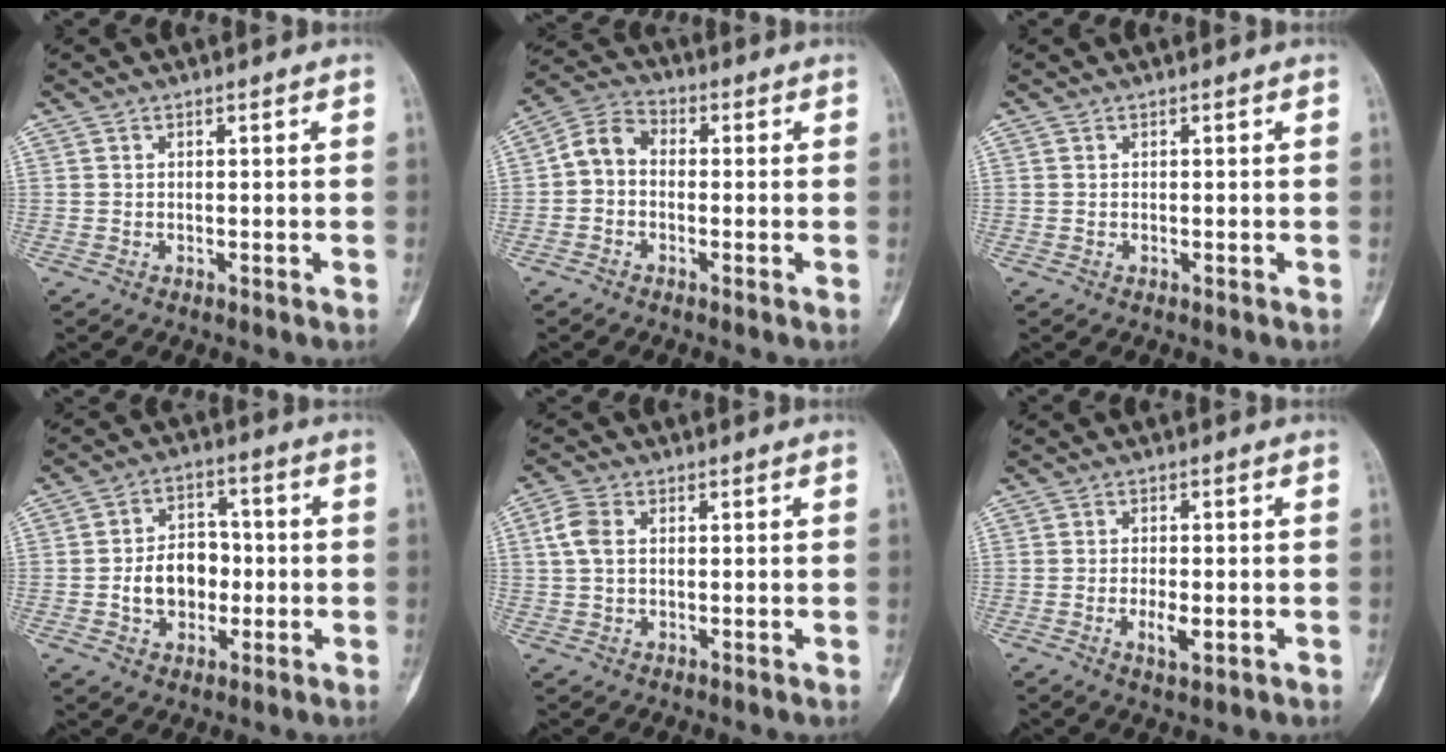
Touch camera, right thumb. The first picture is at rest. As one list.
[{"total": 5.9, "force": [-0.5, 4.5, 3.9], "torque": [-0.060, 0.022, -0.028]}, {"total": 0.0}, {"total": 9.6, "force": [-1.3, 7.2, 6.1], "torque": [-0.071, 0.023, -0.023]}, {"total": 4.5, "force": [0.9, 3.0, 3.2], "torque": [-0.073, 0.010, 0.014]}, {"total": 3.8, "force": [-1.1, 1.6, 3.3], "torque": [-0.056, -0.002, -0.016]}]